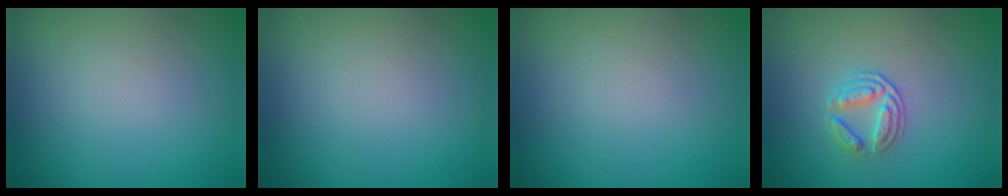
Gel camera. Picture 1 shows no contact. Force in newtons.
{"total": 0.0}
{"total": 0.0}
{"total": 2.4, "press": 1.9, "slide": 1.5}